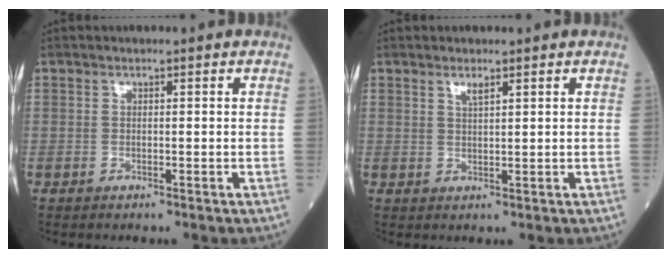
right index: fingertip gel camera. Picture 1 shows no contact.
{"total": 1.5, "force": [1.1, 0.2, 1.1], "torque": [-0.022, -0.002, 0.021]}